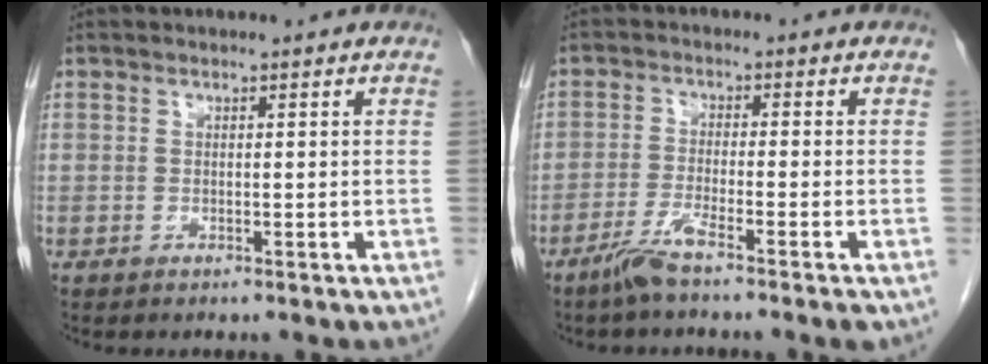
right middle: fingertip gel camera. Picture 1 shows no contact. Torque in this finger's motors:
{"motor_torque": [0.61, -0.40, 0.07, 0.06]}